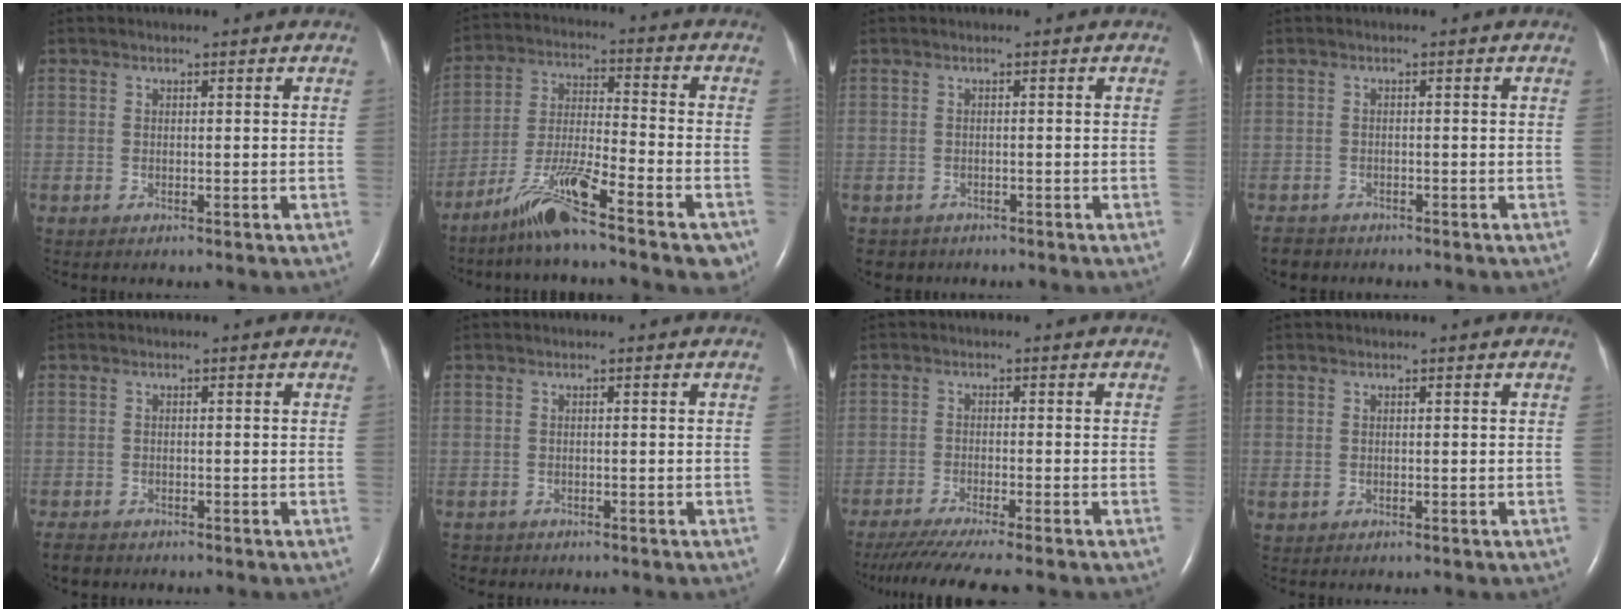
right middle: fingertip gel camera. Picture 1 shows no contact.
{"total": 14.0, "force": [-9.7, 1.8, 10.0], "torque": [-0.170, -0.010, -0.169]}
{"total": 2.2, "force": [-1.7, 1.5, -0.2], "torque": [-0.005, 0.001, -0.027]}
{"total": 3.1, "force": [-2.6, 1.6, 0.2], "torque": [-0.009, -0.002, -0.044]}
{"total": 2.6, "force": [-2.2, 1.1, 0.7], "torque": [-0.015, -0.004, -0.035]}
{"total": 1.1, "force": [-0.9, 0.7, -0.2], "torque": [-0.006, 0.001, -0.014]}
{"total": 10.6, "force": [-9.1, -0.6, 5.5], "torque": [-0.068, -0.030, -0.143]}
{"total": 0.0}